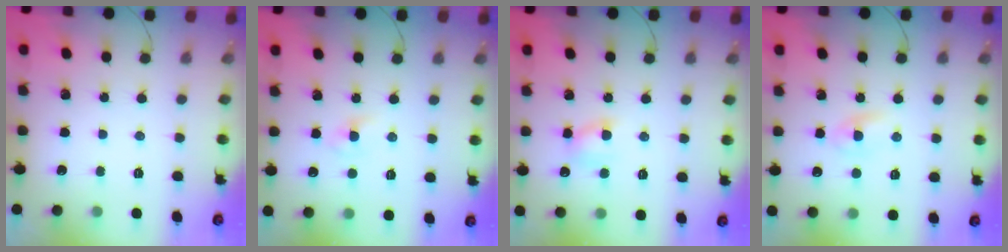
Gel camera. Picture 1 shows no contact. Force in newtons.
{"total": 1.2, "press": 1.0, "slide": 0.5}
{"total": 5.9, "press": 5.7, "slide": 1.4}
{"total": 2.2, "press": 2.0, "slide": 0.9}